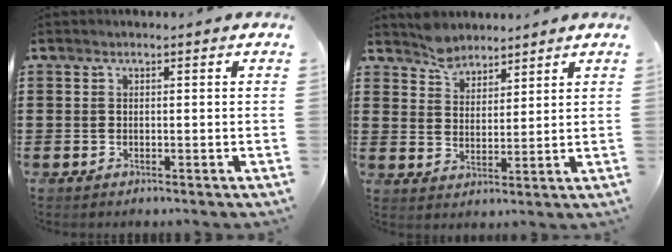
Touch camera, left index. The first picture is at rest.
{"total": 4.2, "force": [3.9, 1.6, 0.1], "torque": [-0.018, -0.004, 0.076]}